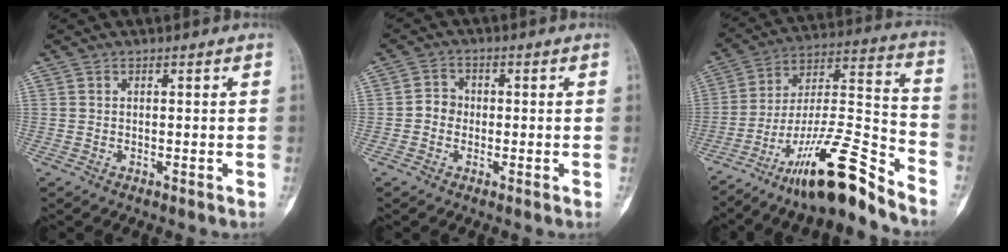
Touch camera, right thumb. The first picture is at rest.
{"total": 3.2, "force": [-0.5, 2.8, 1.3], "torque": [-0.007, 0.009, -0.017]}
{"total": 19.6, "force": [-14.0, 3.3, 13.2], "torque": [-0.232, 0.095, -0.243]}